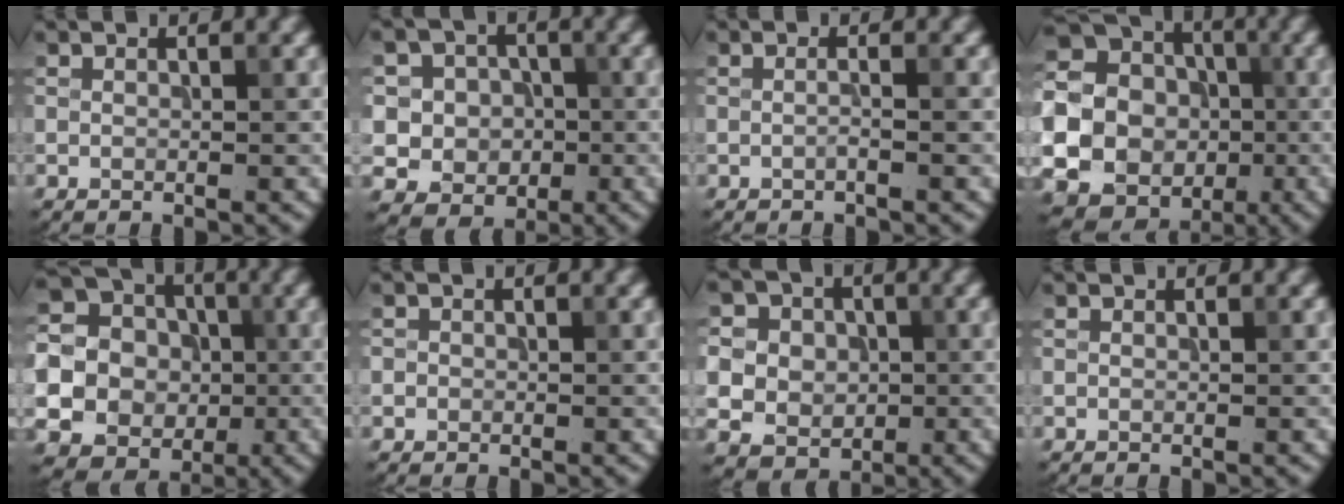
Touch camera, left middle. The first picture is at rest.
{"total": 5.9, "force": [0.0, 5.7, 1.7], "torque": [-0.022, 0.023, -0.020]}
{"total": 0.9, "force": [-0.3, 0.1, 0.8], "torque": [-0.014, -0.002, -0.009]}
{"total": 27.2, "force": [-4.6, 25.8, 7.1], "torque": [-0.159, -0.010, -0.099]}
{"total": 20.8, "force": [-2.8, 19.8, 5.6], "torque": [-0.171, -0.009, -0.085]}
{"total": 0.6, "force": [-0.1, 0.6, 0.0], "torque": [0.005, -0.004, -0.003]}
{"total": 9.9, "force": [1.0, 9.1, 3.7], "torque": [-0.103, 0.028, 0.009]}
{"total": 0.0}